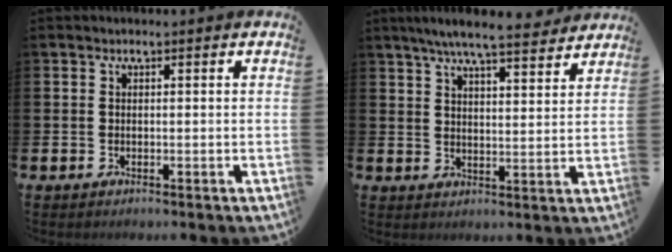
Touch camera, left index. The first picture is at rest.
{"total": 6.7, "force": [6.2, 0.5, 2.4], "torque": [-0.055, -0.032, 0.107]}